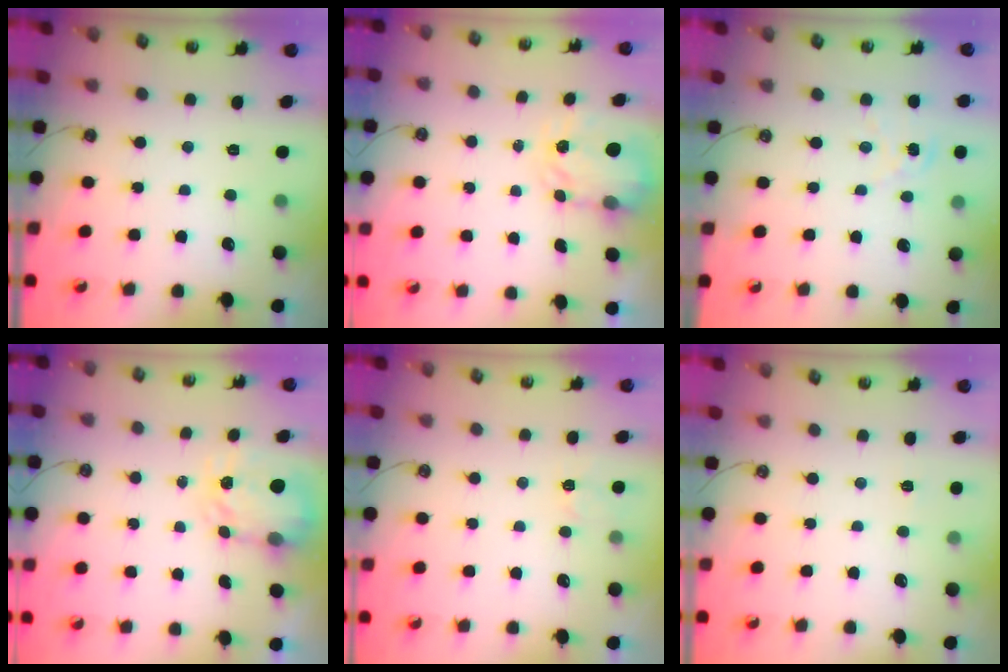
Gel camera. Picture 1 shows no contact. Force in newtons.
{"total": 3.8, "press": 3.7, "slide": 0.5}
{"total": 1.6, "press": 1.6, "slide": 0.2}
{"total": 3.9, "press": 3.8, "slide": 0.6}
{"total": 3.7, "press": 3.7, "slide": 0.5}
{"total": 3.3, "press": 3.3, "slide": 0.4}